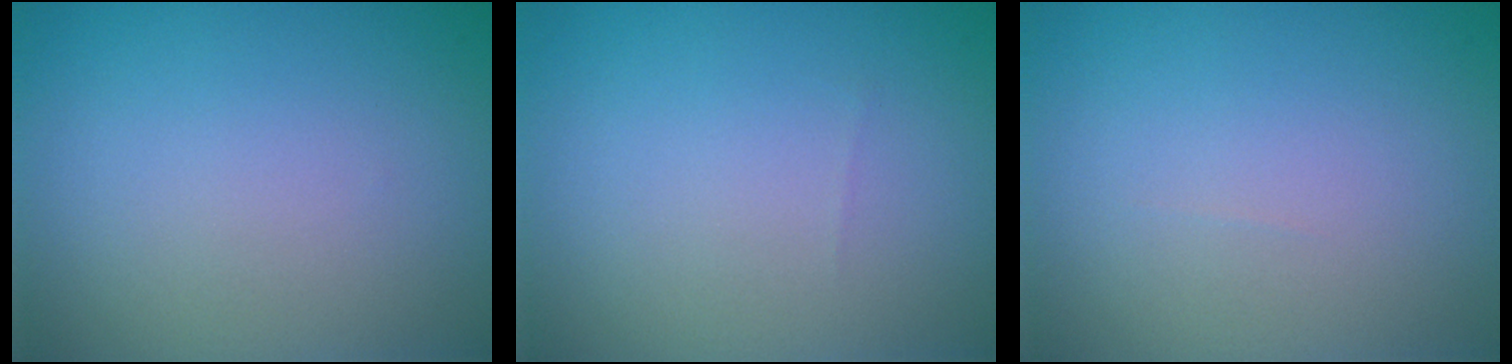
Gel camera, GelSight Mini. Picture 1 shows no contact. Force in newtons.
{"total": 0.0}
{"total": 0.0}